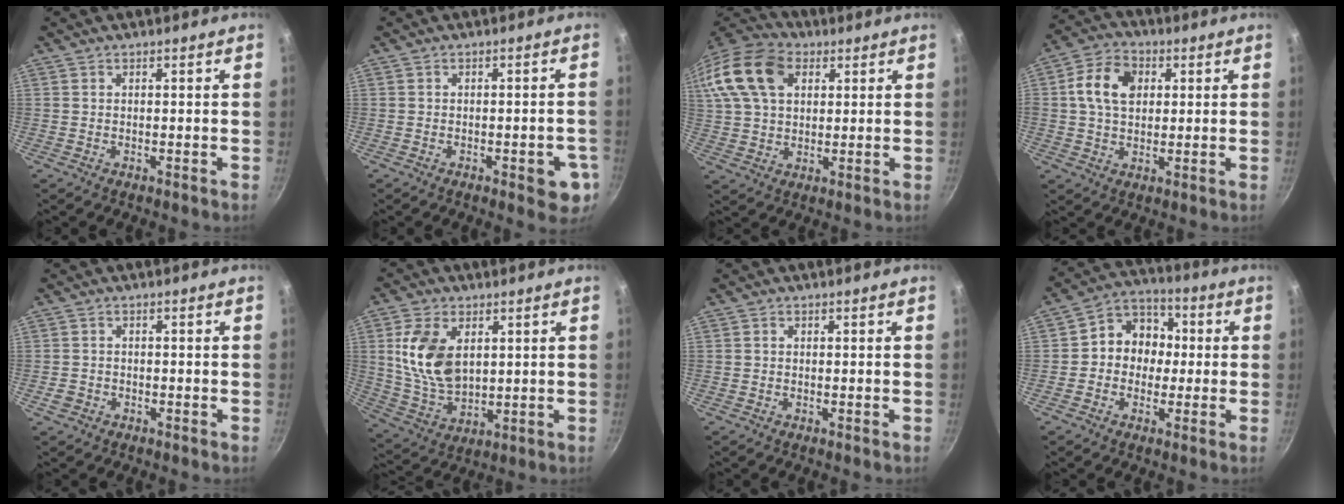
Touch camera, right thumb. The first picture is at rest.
{"total": 6.5, "force": [-2.2, 2.7, 5.5], "torque": [-0.048, 0.006, -0.025]}
{"total": 22.0, "force": [8.1, 14.9, 13.9], "torque": [-0.307, 0.029, 0.139]}
{"total": 9.9, "force": [2.1, 7.2, 6.5], "torque": [-0.102, 0.010, 0.024]}
{"total": 2.2, "force": [-1.1, 1.7, 0.9], "torque": [-0.016, 0.011, -0.017]}
{"total": 13.1, "force": [3.2, 8.3, 9.6], "torque": [-0.168, -0.023, 0.072]}
{"total": 0.5, "force": [0.1, 0.5, 0.2], "torque": [-0.001, 0.003, 0.001]}
{"total": 9.9, "force": [0.0, 8.7, 4.8], "torque": [-0.025, 0.029, -0.021]}